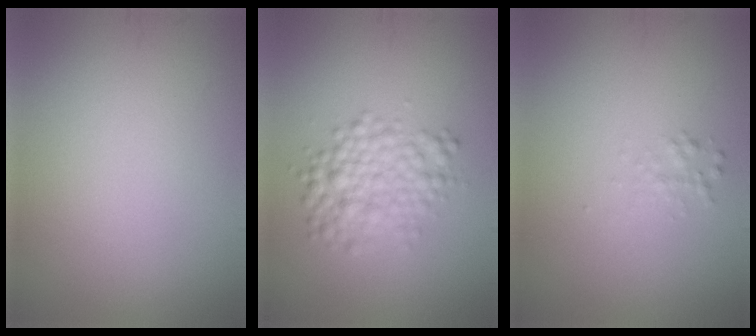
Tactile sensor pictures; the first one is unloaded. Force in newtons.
{"total": 4.0, "press": 4.0, "slide": 0.1}
{"total": 0.9, "press": 0.9, "slide": 0.1}